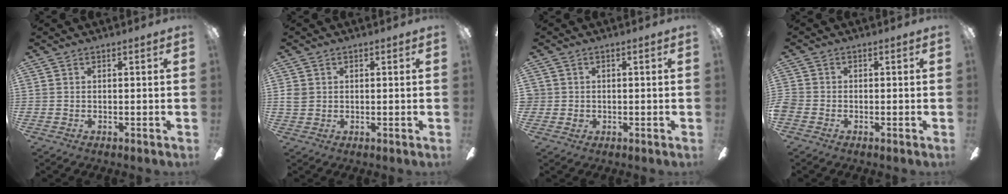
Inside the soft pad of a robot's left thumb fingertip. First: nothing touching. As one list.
[{"total": 2.8, "force": [0.7, 2.6, 1.0], "torque": [-0.014, 0.000, 0.014]}, {"total": 1.9, "force": [-0.2, 1.9, 0.2], "torque": [0.001, -0.001, -0.006]}, {"total": 2.0, "force": [-1.3, 1.4, 0.8], "torque": [-0.010, 0.006, -0.023]}]